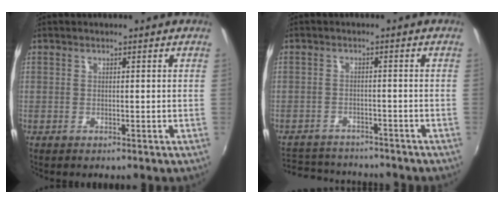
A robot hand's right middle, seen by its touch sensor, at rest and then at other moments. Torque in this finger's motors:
{"motor_torque": [0.36, -1.40, -0.03, 0.00]}